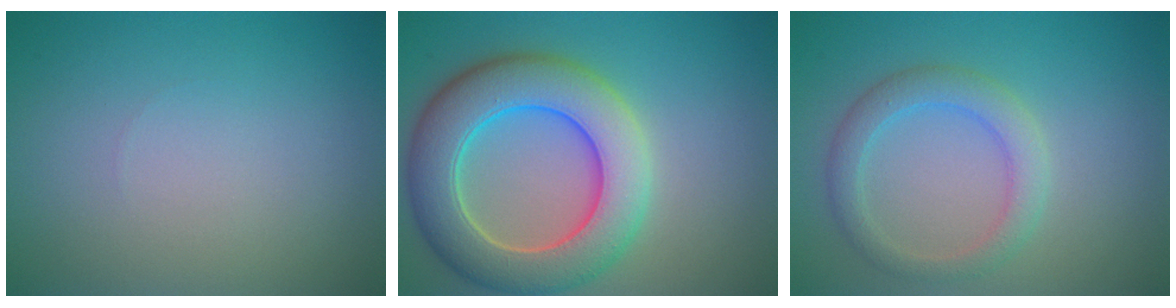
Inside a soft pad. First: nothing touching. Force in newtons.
{"total": 9.3, "press": 9.2, "slide": 0.7}
{"total": 3.0, "press": 3.0, "slide": 0.1}